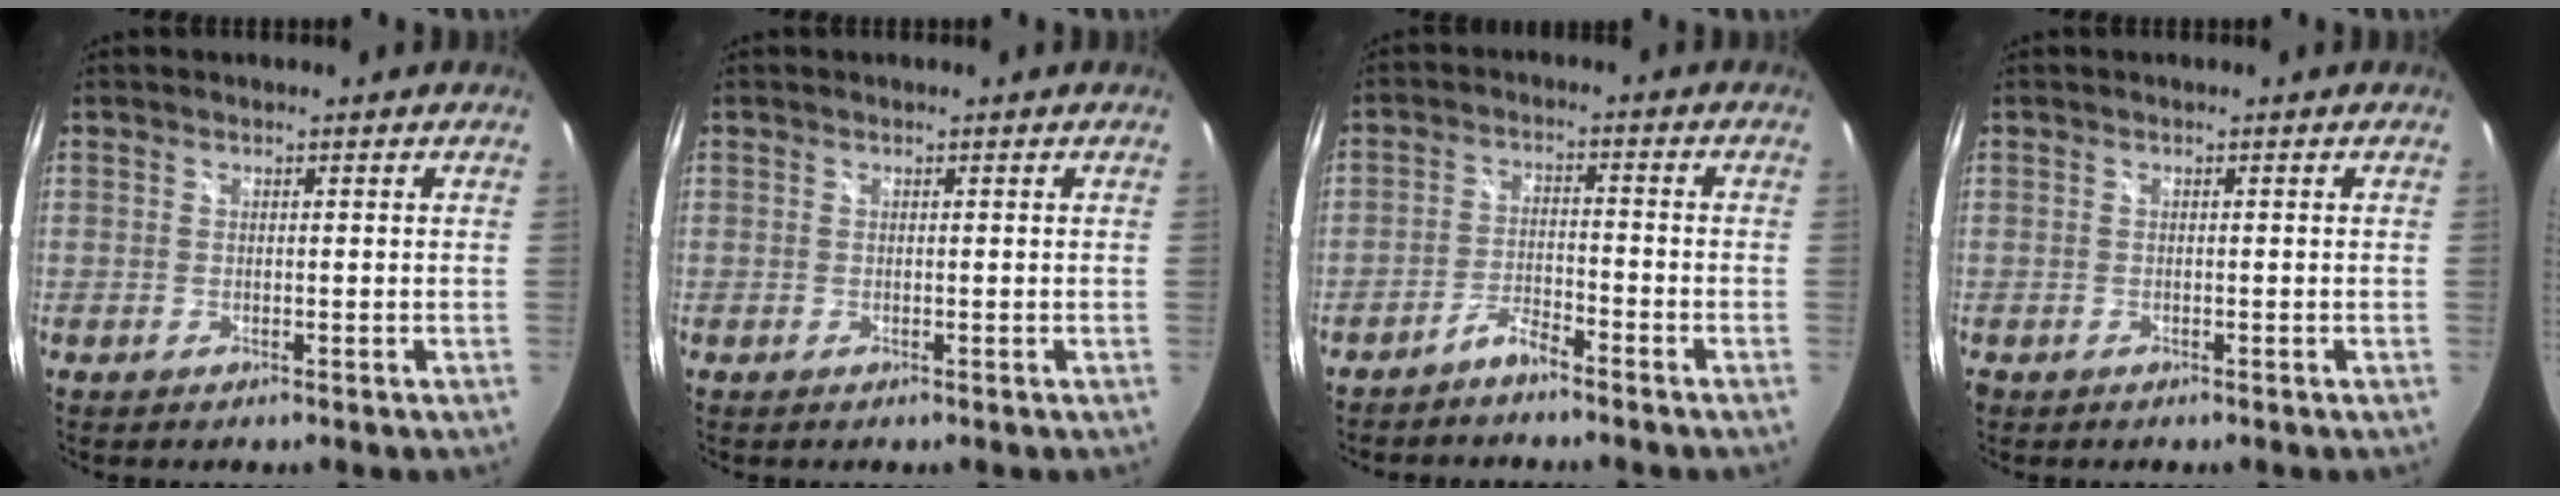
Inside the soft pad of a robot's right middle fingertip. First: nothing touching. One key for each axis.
{"total": 0.0}
{"total": 3.4, "fx": -3.1, "fy": 0.6, "fz": 1.2, "tx": -0.038, "ty": 0.008, "tz": -0.059}
{"total": 0.7, "fx": -0.4, "fy": 0.5, "fz": 0.1, "tx": -0.004, "ty": -0.003, "tz": -0.007}